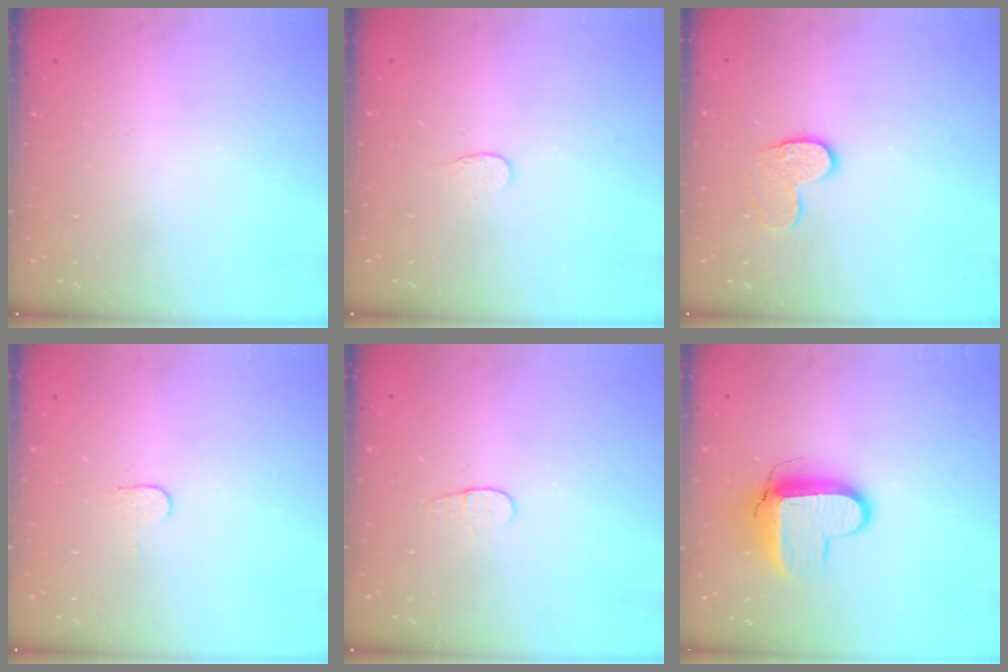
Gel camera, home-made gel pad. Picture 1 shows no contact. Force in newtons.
{"total": 3.3, "press": 3.3, "slide": 0.4}
{"total": 9.1, "press": 9.0, "slide": 0.6}
{"total": 4.9, "press": 4.9, "slide": 0.3}
{"total": 3.6, "press": 3.6, "slide": 0.4}
{"total": 10.3, "press": 10.3, "slide": 1.2}